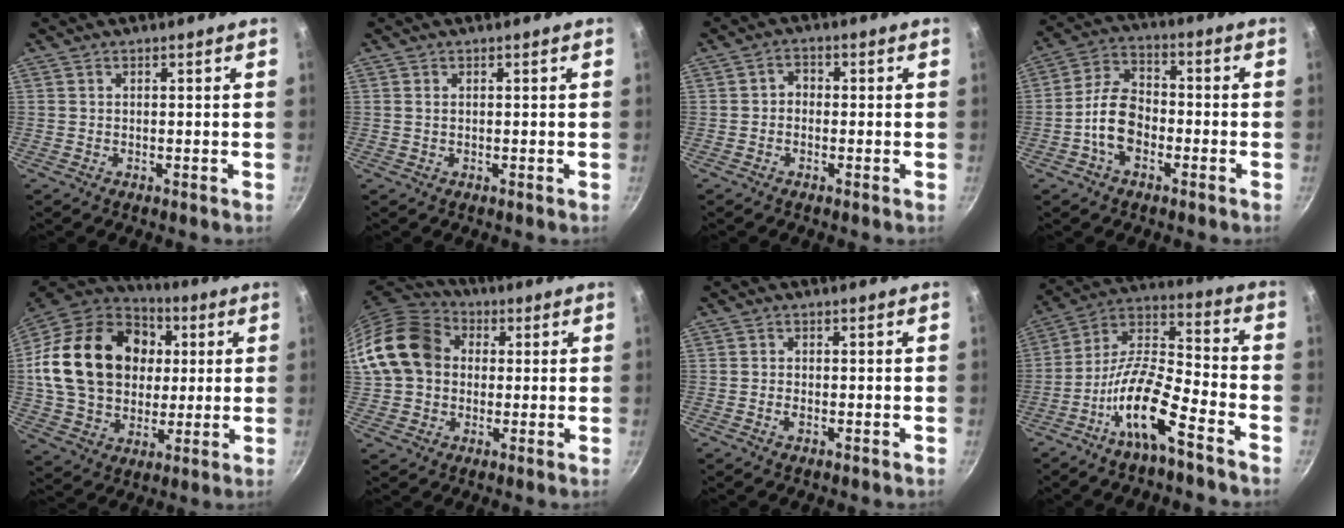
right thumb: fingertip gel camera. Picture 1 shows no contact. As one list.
[{"total": 0.6, "force": [0.2, 0.4, 0.4], "torque": [-0.009, 0.001, 0.004]}, {"total": 2.4, "force": [-0.4, 1.9, 1.3], "torque": [-0.013, 0.010, -0.012]}, {"total": 9.4, "force": [-2.9, 6.2, 6.5], "torque": [-0.101, 0.039, -0.063]}, {"total": 26.3, "force": [4.2, 20.1, 16.6], "torque": [-0.271, 0.020, 0.075]}, {"total": 15.7, "force": [2.2, 12.7, 8.9], "torque": [-0.147, 0.034, 0.028]}, {"total": 1.1, "force": [-0.4, 0.7, 0.7], "torque": [-0.019, 0.004, -0.011]}, {"total": 14.6, "force": [-8.5, 4.2, 11.1], "torque": [-0.206, 0.071, -0.166]}]